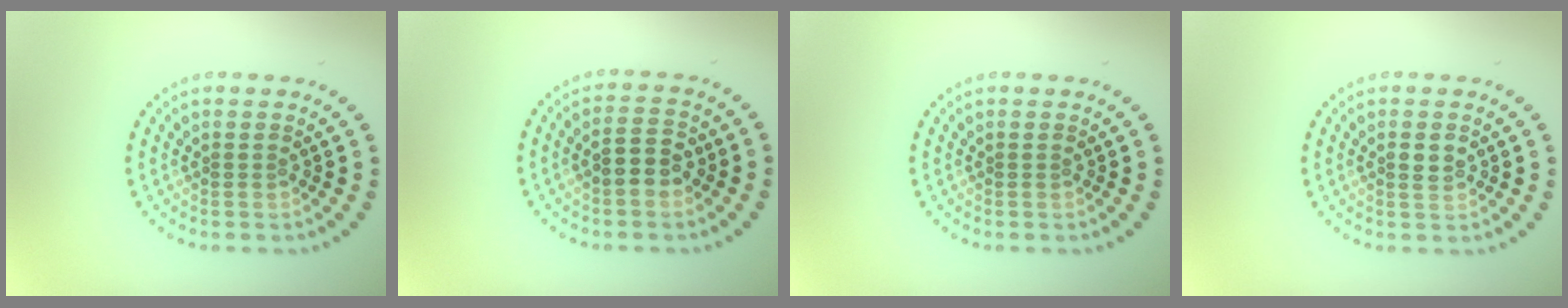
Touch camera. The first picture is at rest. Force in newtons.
{"total": 2.7, "press": 2.7, "slide": 0.5}
{"total": 0.0}
{"total": 1.3, "press": 1.3, "slide": 0.0}